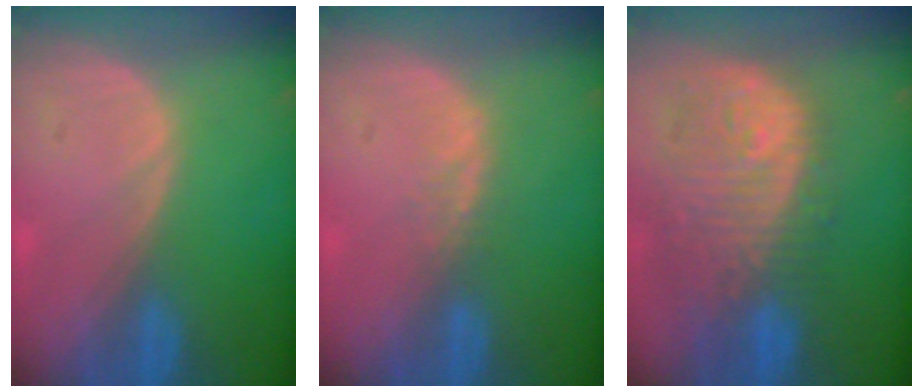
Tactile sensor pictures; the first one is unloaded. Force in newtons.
{"total": 1.4, "press": 1.4, "slide": 0.3}
{"total": 12.0, "press": 10.7, "slide": 5.4}